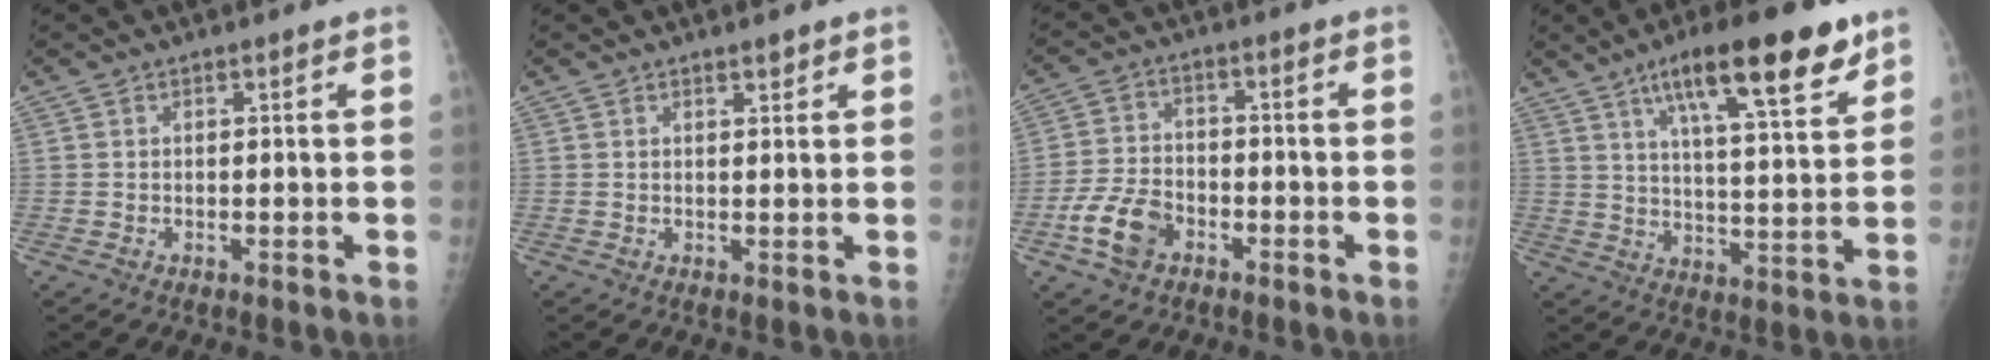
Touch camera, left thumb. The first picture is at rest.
{"total": 1.2, "force": [1.0, 0.4, 0.6], "torque": [-0.004, -0.006, 0.016]}
{"total": 8.0, "force": [-3.9, 5.2, 4.6], "torque": [-0.088, 0.019, -0.072]}
{"total": 17.7, "force": [10.4, 4.5, 13.5], "torque": [-0.185, -0.038, 0.165]}